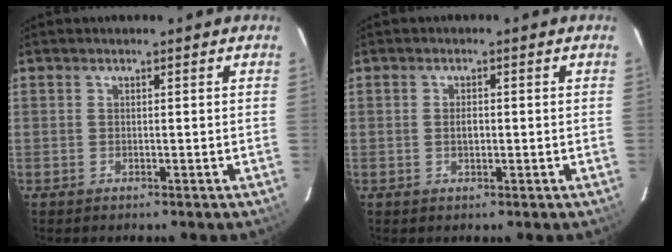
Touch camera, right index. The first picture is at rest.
{"total": 1.6, "force": [-0.2, 1.0, 1.2], "torque": [-0.020, 0.001, -0.003]}